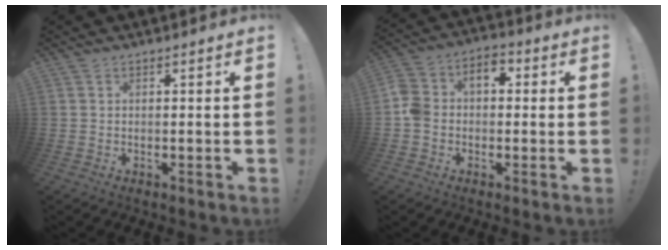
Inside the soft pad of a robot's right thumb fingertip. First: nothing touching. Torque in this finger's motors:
{"motor_torque": [1.12, 1.24, 0.80, -0.20, 0.02]}